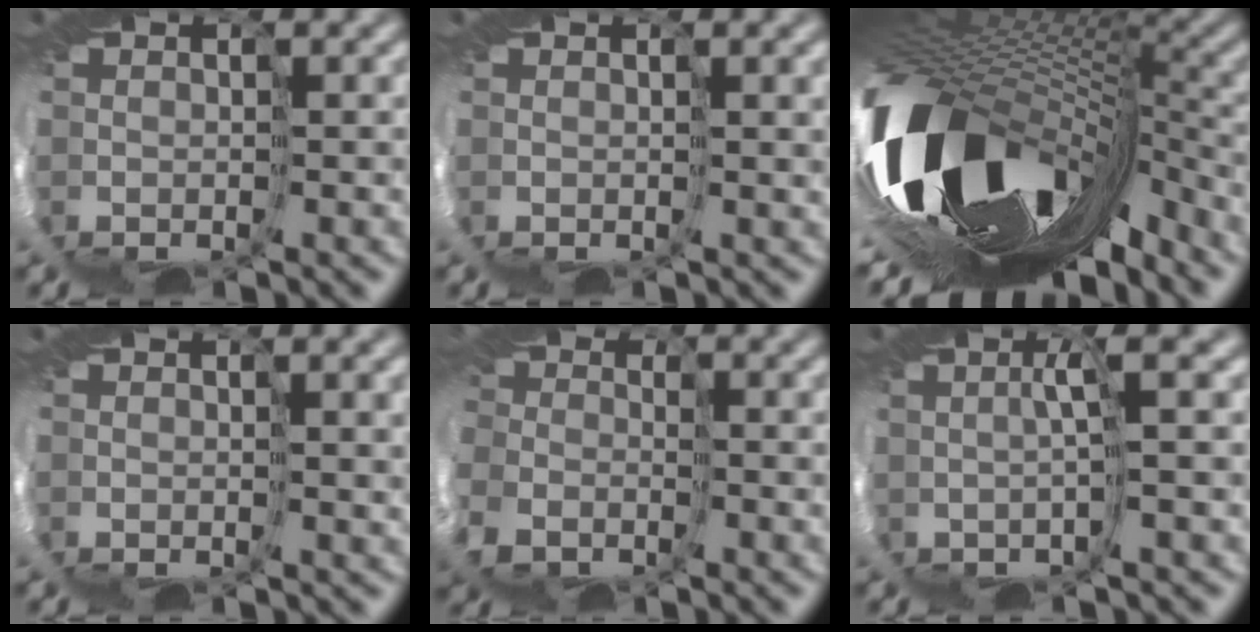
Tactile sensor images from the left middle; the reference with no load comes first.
{"total": 2.9, "force": [1.1, 0.8, 2.6], "torque": [-0.044, 0.005, 0.015]}
{"total": 13.7, "force": [-4.0, 6.8, 11.2], "torque": [-0.229, -0.060, -0.048]}
{"total": 3.7, "force": [1.3, 1.1, 3.2], "torque": [-0.057, 0.006, 0.020]}
{"total": 7.1, "force": [-4.1, 5.2, 2.5], "torque": [-0.079, -0.030, -0.060]}
{"total": 2.6, "force": [1.5, -0.5, 2.0], "torque": [-0.036, 0.007, 0.009]}